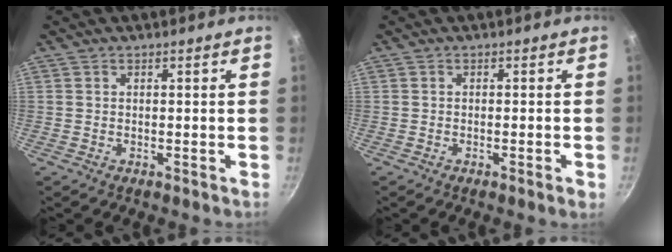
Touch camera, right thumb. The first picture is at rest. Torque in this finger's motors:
{"motor_torque": [-0.14, 0.05, -0.27, 0.00, -0.03]}